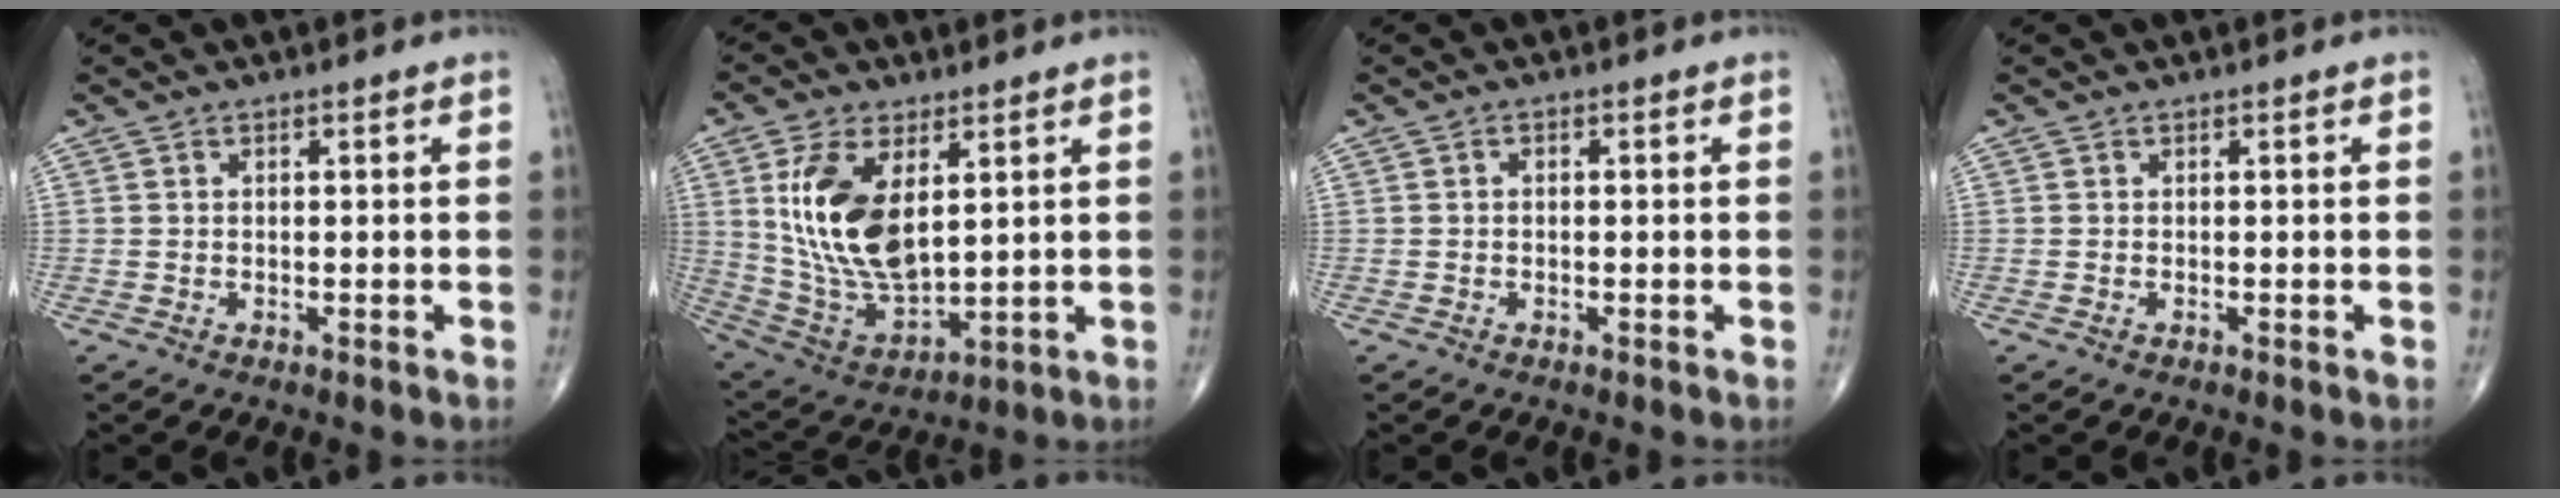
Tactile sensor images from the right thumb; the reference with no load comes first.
{"total": 16.5, "force": [4.3, 8.6, 13.4], "torque": [-0.249, -0.021, 0.098]}
{"total": 0.6, "force": [-0.1, 0.4, 0.4], "torque": [-0.001, 0.003, -0.006]}
{"total": 0.0}